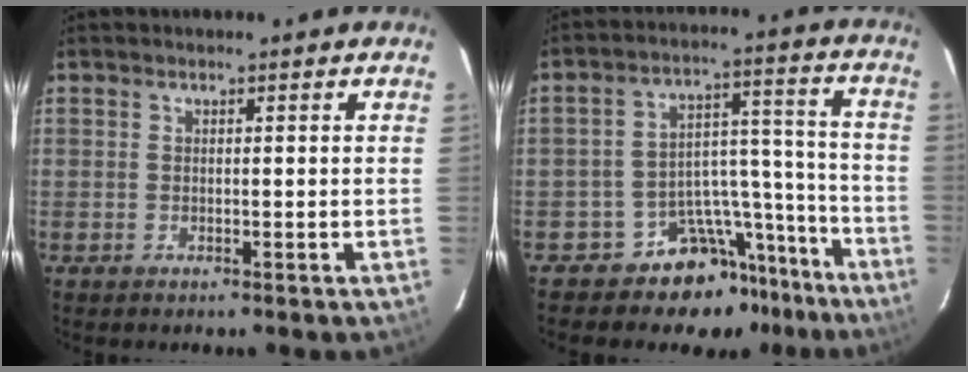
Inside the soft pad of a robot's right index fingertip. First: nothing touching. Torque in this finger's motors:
{"motor_torque": [0.92, -0.83, 0.05, -0.04]}